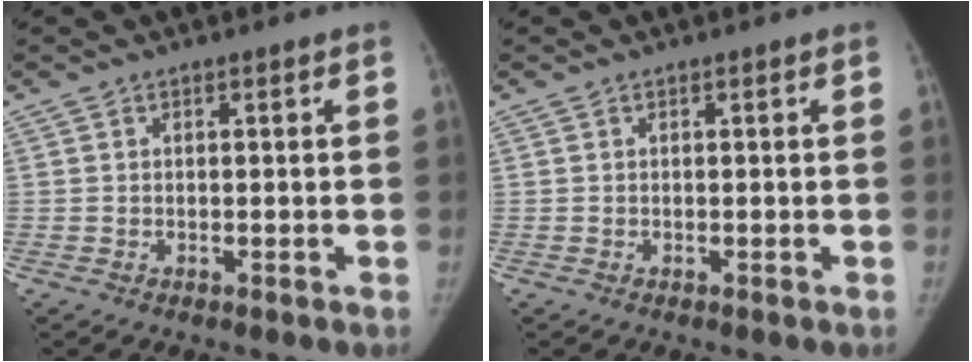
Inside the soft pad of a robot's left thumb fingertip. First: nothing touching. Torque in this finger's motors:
{"motor_torque": [0.01, 0.00, 0.19, 0.00, 0.00]}